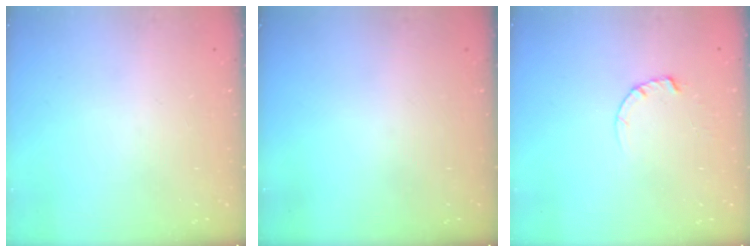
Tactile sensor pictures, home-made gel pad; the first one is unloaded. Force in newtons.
{"total": 0.0}
{"total": 2.4, "press": 2.4, "slide": 0.3}